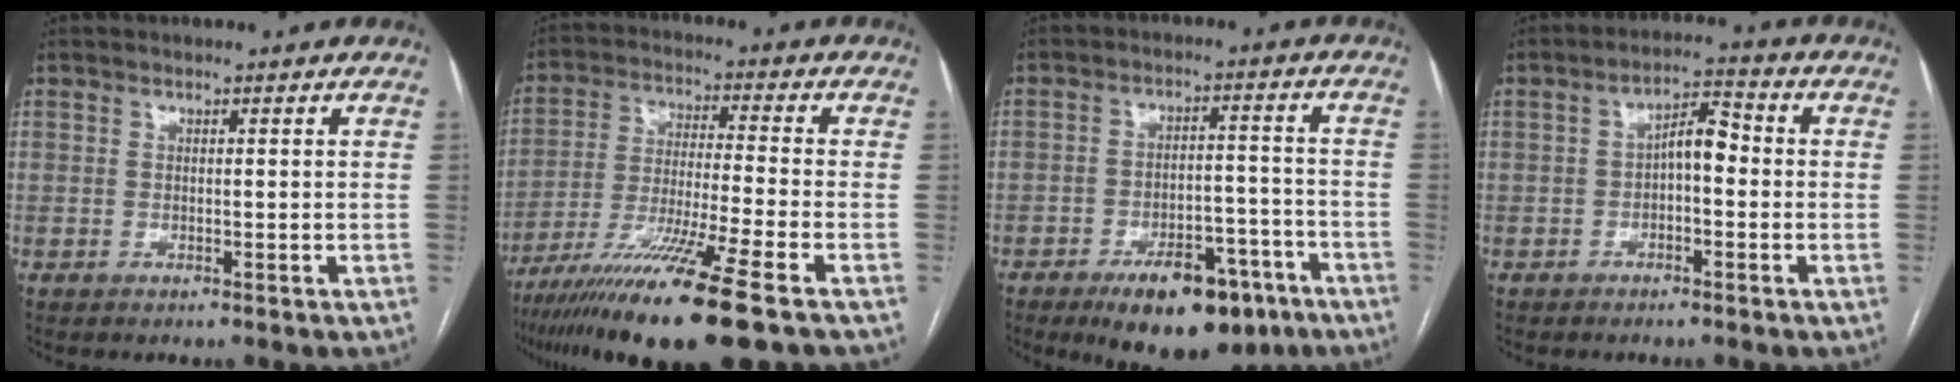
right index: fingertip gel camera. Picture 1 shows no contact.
{"total": 16.6, "force": [-11.1, -1.0, 12.3], "torque": [-0.223, -0.050, -0.194]}
{"total": 12.6, "force": [-8.2, 5.9, 7.5], "torque": [-0.085, 0.015, -0.115]}
{"total": 5.0, "force": [-0.5, 2.0, 4.6], "torque": [-0.075, 0.026, -0.011]}